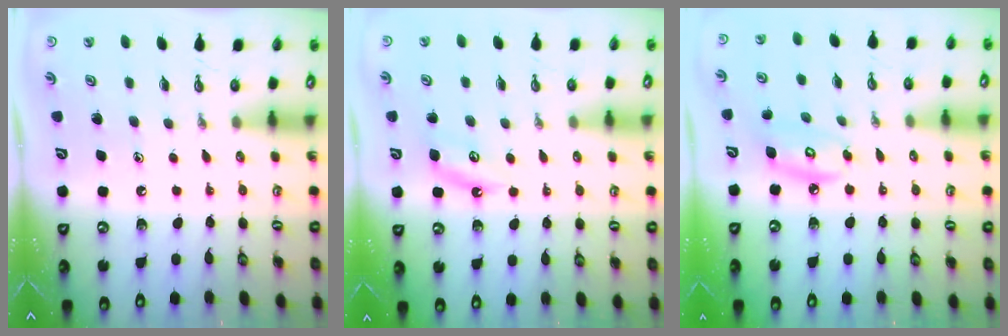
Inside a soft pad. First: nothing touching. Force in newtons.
{"total": 3.9, "press": 3.8, "slide": 0.5}
{"total": 7.4, "press": 7.3, "slide": 0.4}